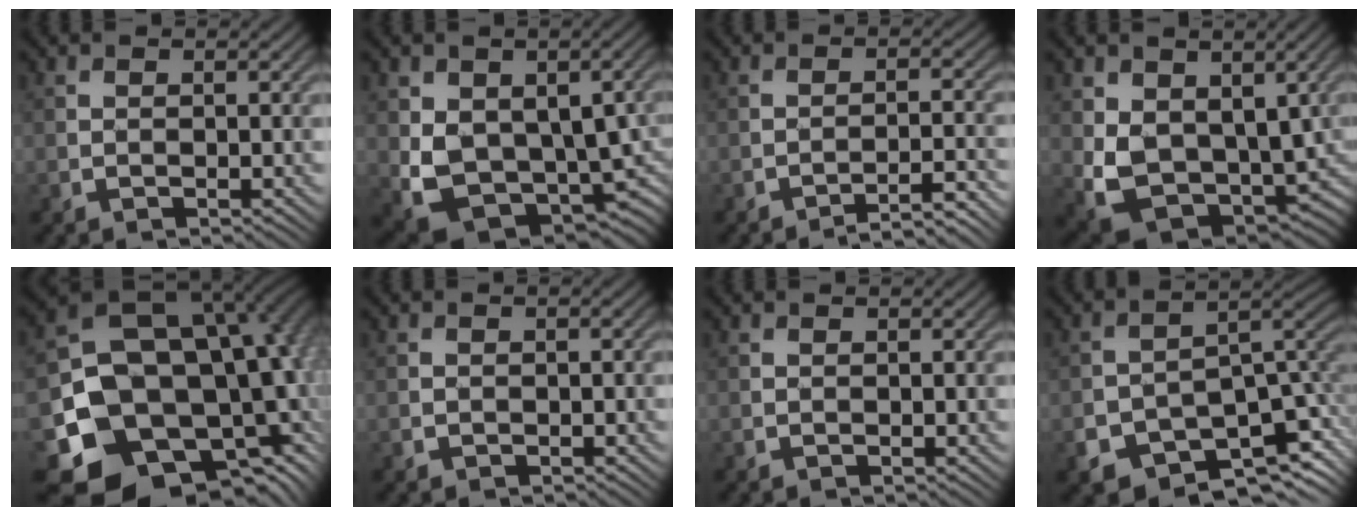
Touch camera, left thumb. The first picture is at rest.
{"total": 12.2, "force": [-0.7, 8.4, 8.7], "torque": [-0.172, -0.046, 0.000]}
{"total": 4.1, "force": [-3.4, 0.3, 2.3], "torque": [-0.030, 0.015, -0.060]}
{"total": 10.1, "force": [0.2, 7.3, 6.9], "torque": [-0.147, -0.046, 0.016]}
{"total": 19.8, "force": [-4.5, 15.0, 12.1], "torque": [-0.215, -0.061, -0.025]}
{"total": 0.8, "force": [-0.4, 0.7, 0.2], "torque": [-0.001, -0.002, -0.008]}
{"total": 0.0}
{"total": 11.7, "force": [-7.4, 7.0, 5.8], "torque": [-0.102, -0.042, -0.098]}